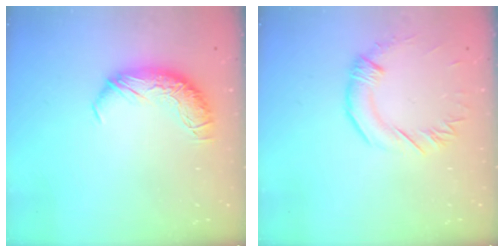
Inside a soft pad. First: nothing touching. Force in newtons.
{"total": 0.8, "press": 0.7, "slide": 0.4}